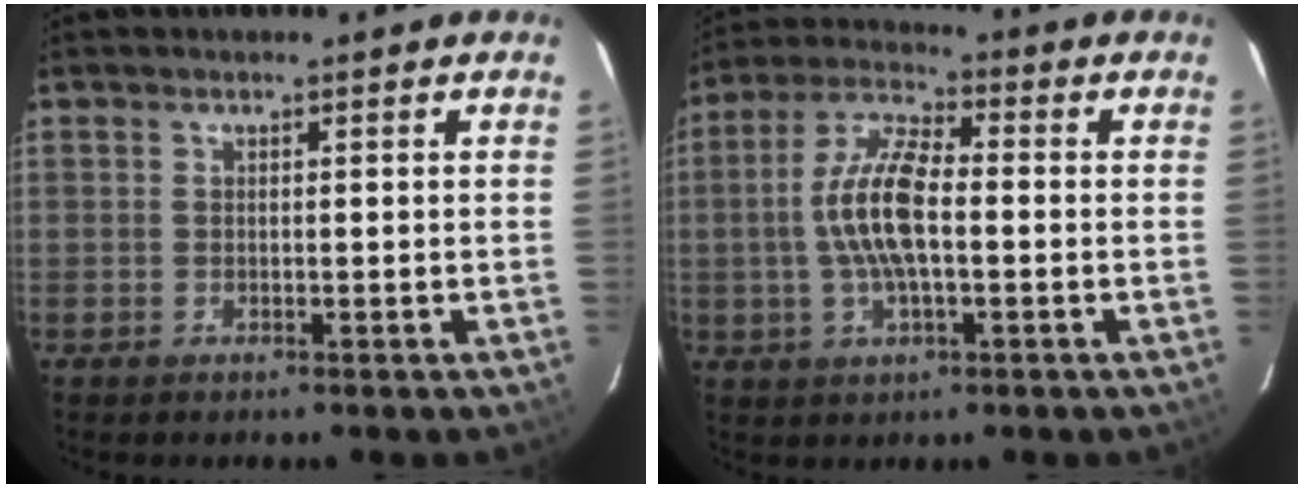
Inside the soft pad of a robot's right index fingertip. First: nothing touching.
{"total": 11.3, "force": [-1.0, 4.2, 10.5], "torque": [-0.217, 0.010, -0.022]}